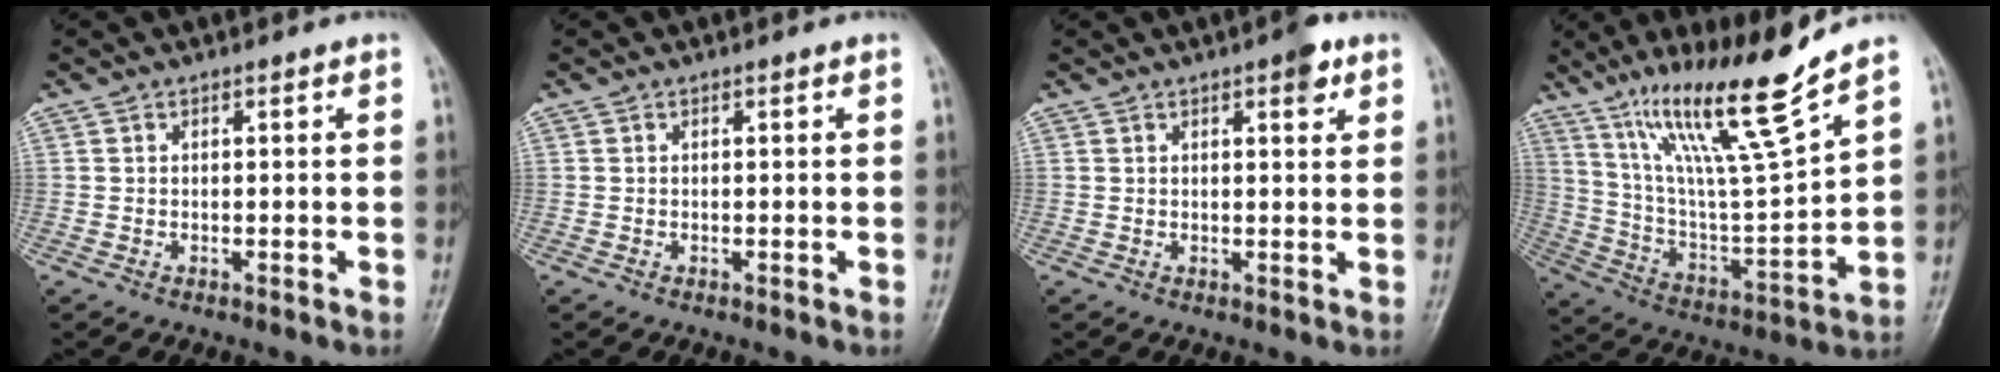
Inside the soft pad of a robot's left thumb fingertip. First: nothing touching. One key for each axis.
{"total": 0.0}
{"total": 3.6, "fx": 2.0, "fy": 1.2, "fz": 2.7, "tx": -0.028, "ty": -0.006, "tz": 0.023}
{"total": 19.2, "fx": 13.0, "fy": 1.3, "fz": 14.1, "tx": -0.226, "ty": -0.068, "tz": 0.237}